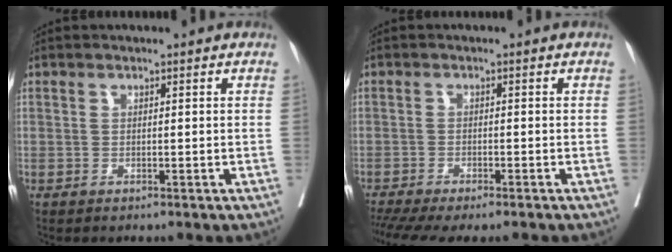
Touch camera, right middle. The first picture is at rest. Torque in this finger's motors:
{"motor_torque": [1.06, -1.08, 0.18, 0.05]}